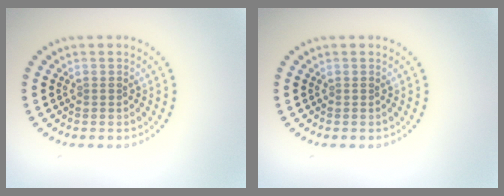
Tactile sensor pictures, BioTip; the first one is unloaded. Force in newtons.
{"total": 0.0}